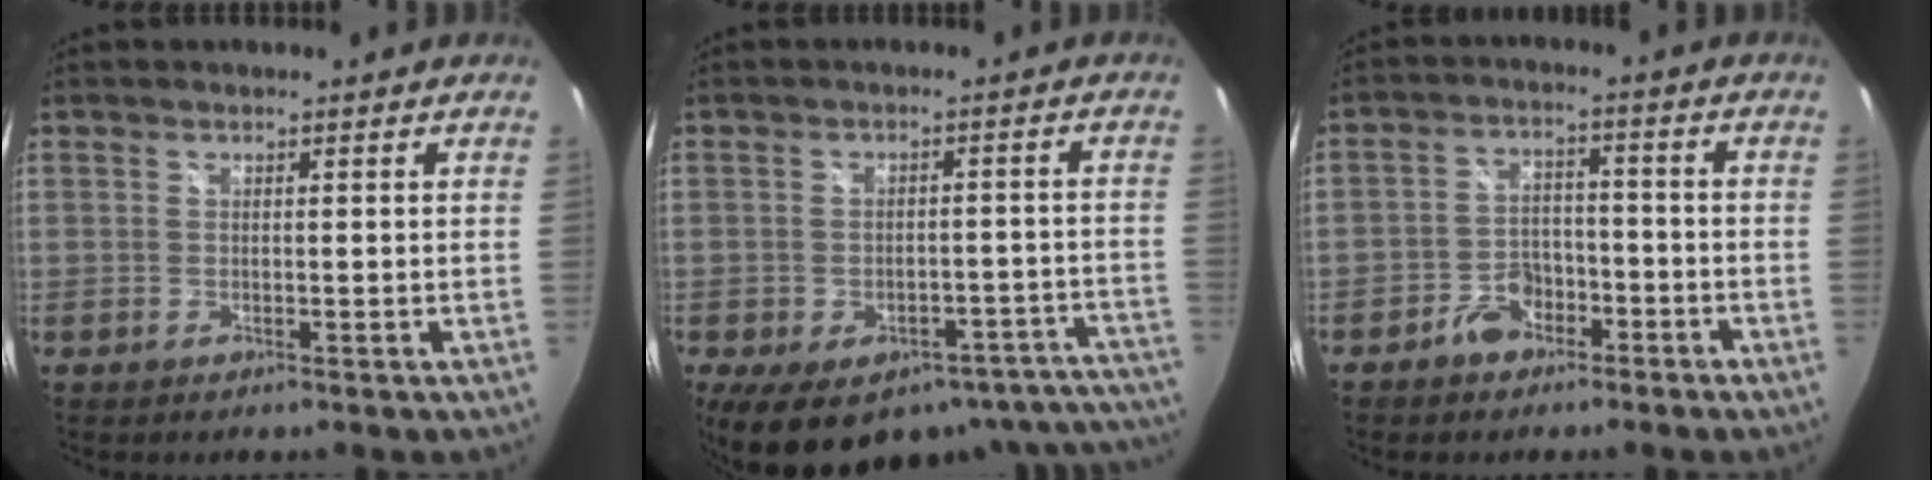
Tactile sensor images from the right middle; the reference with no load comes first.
{"total": 23.5, "force": [-17.9, 10.2, 11.4], "torque": [-0.166, -0.001, -0.203]}
{"total": 6.1, "force": [-4.2, 4.0, 2.1], "torque": [-0.052, 0.019, -0.060]}